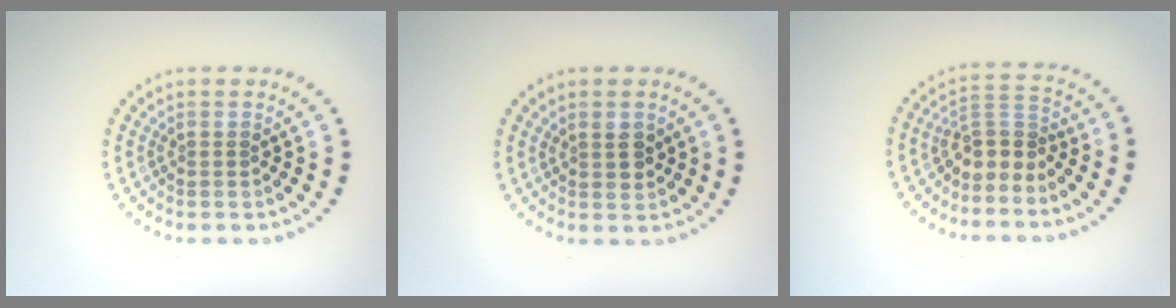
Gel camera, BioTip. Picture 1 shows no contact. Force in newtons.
{"total": 1.7, "press": 1.6, "slide": 0.7}
{"total": 2.8, "press": 2.1, "slide": 1.8}